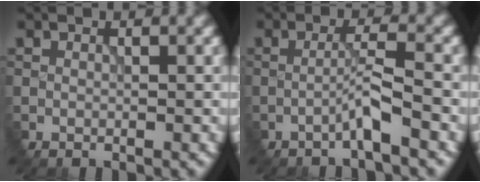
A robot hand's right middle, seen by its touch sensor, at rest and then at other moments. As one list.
[{"total": 2.4, "force": [-1.4, -0.2, 2.0], "torque": [-0.039, 0.013, -0.032]}]